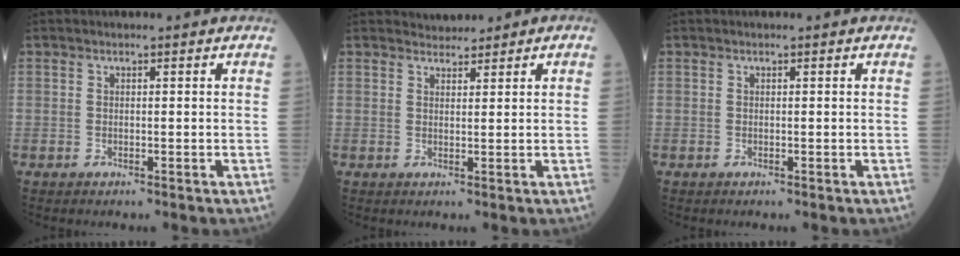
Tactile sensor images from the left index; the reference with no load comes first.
{"total": 1.8, "force": [1.7, 0.6, -0.1], "torque": [0.000, 0.007, 0.027]}
{"total": 0.0}